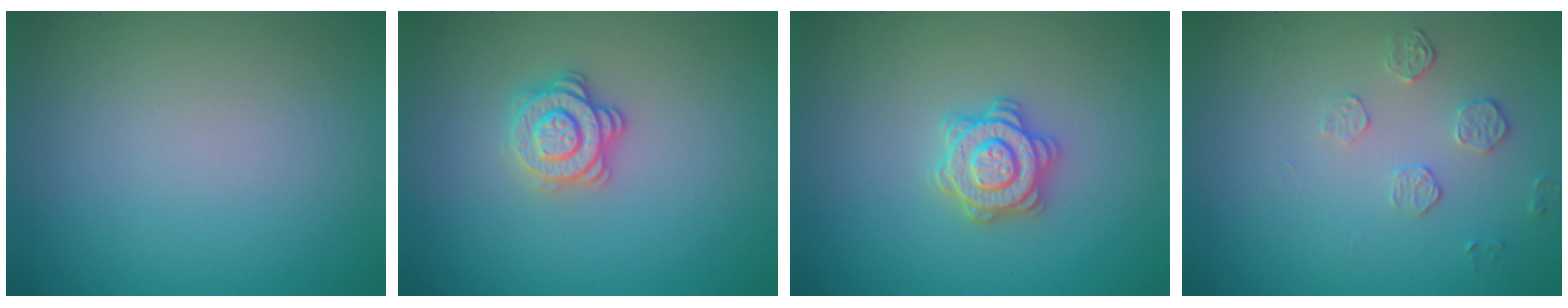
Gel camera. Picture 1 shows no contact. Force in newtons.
{"total": 2.8, "press": 2.6, "slide": 1.1}
{"total": 3.3, "press": 3.2, "slide": 0.9}
{"total": 1.7, "press": 1.0, "slide": 1.4}